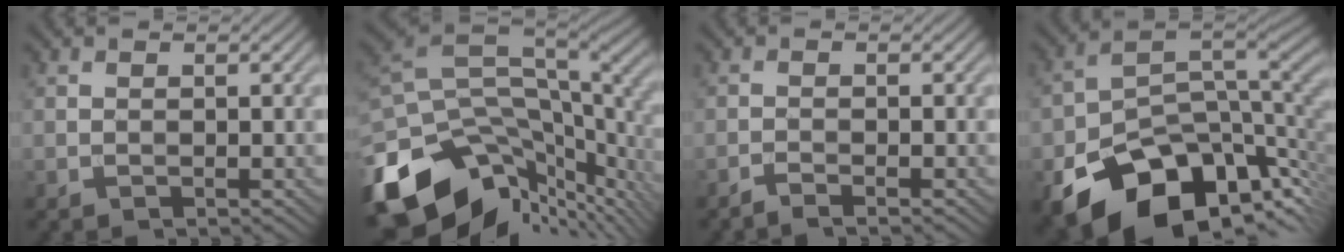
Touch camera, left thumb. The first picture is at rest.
{"total": 15.9, "force": [-6.5, 8.6, 11.7], "torque": [-0.279, -0.024, -0.102]}
{"total": 1.4, "force": [-1.3, -0.1, 0.7], "torque": [-0.012, 0.005, -0.031]}
{"total": 16.6, "force": [-7.4, 10.8, 10.2], "torque": [-0.187, -0.053, -0.103]}